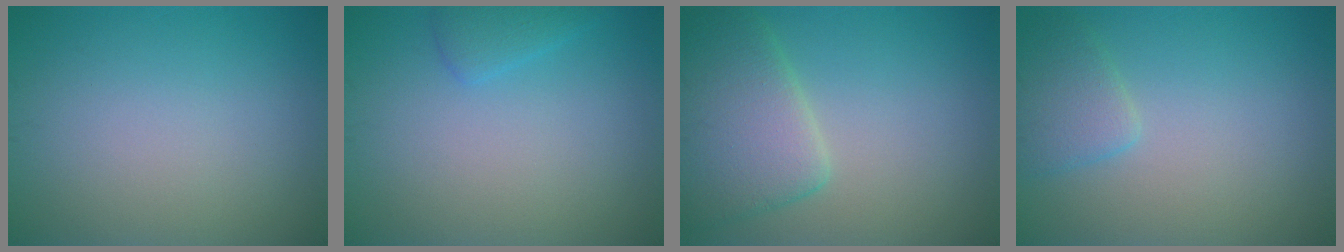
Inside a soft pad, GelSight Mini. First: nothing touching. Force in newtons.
{"total": 1.6, "press": 1.6, "slide": 0.1}
{"total": 5.9, "press": 5.9, "slide": 0.2}
{"total": 2.3, "press": 2.3, "slide": 0.2}